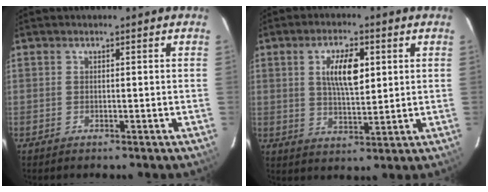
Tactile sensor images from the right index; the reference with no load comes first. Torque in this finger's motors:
{"motor_torque": [0.40, -0.11, 0.41, 0.12]}